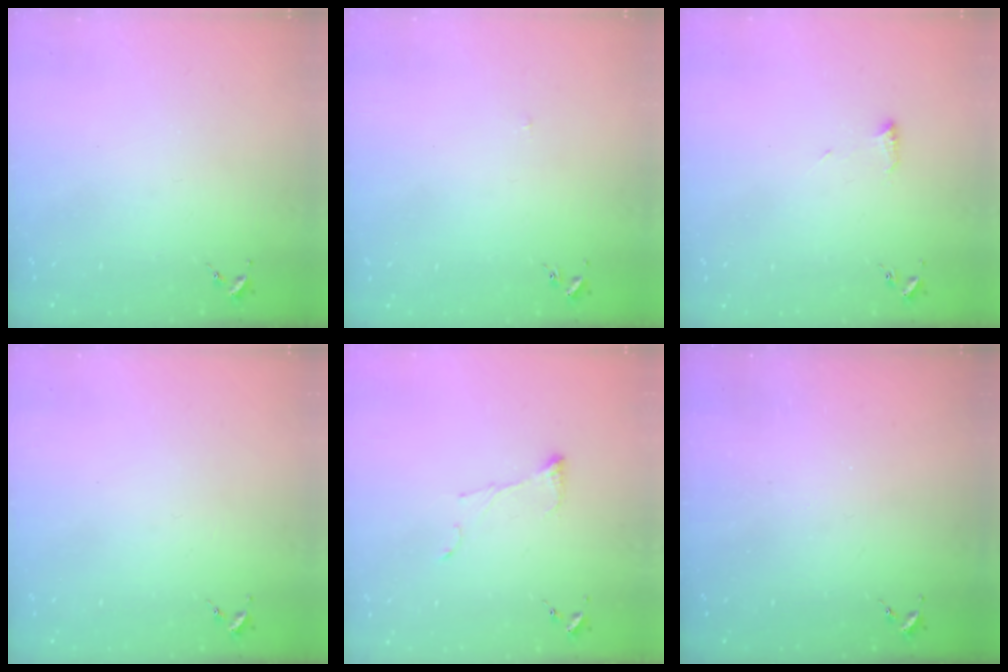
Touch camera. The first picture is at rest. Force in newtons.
{"total": 1.4, "press": 1.3, "slide": 0.3}
{"total": 6.0, "press": 5.9, "slide": 1.1}
{"total": 0.0}
{"total": 6.7, "press": 6.6, "slide": 0.6}
{"total": 0.0}